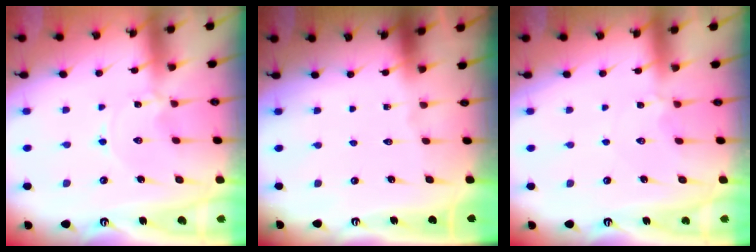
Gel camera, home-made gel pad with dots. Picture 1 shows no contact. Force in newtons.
{"total": 0.0}
{"total": 3.7, "press": 3.7, "slide": 0.5}